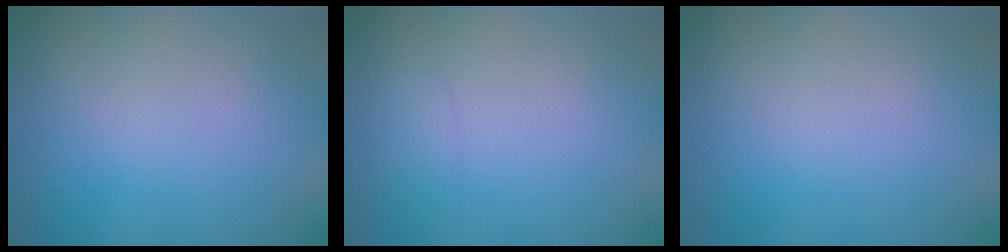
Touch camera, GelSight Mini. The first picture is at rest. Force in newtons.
{"total": 0.9, "press": 0.9, "slide": 0.1}
{"total": 0.0}